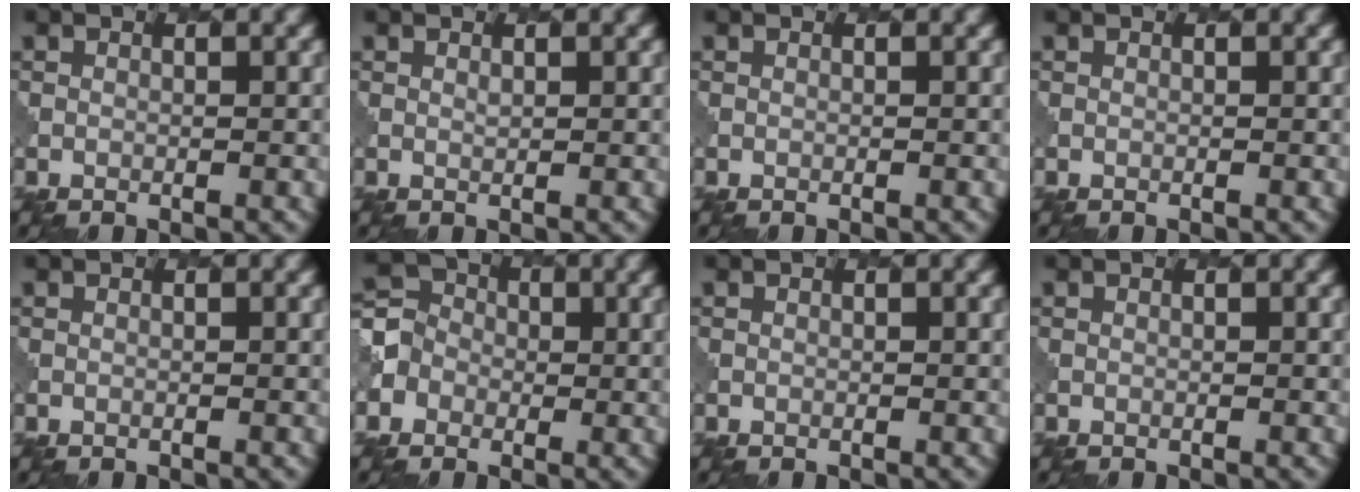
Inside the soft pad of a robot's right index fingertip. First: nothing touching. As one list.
[{"total": 0.5, "force": [0.5, 0.0, 0.2], "torque": [-0.004, -0.002, 0.012]}, {"total": 0.0}, {"total": 0.0}, {"total": 0.0}, {"total": 3.5, "force": [-0.9, 3.3, 0.7], "torque": [-0.011, 0.007, -0.028]}, {"total": 0.0}, {"total": 0.0}]